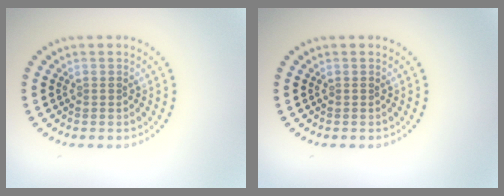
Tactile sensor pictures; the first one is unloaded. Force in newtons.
{"total": 0.0}